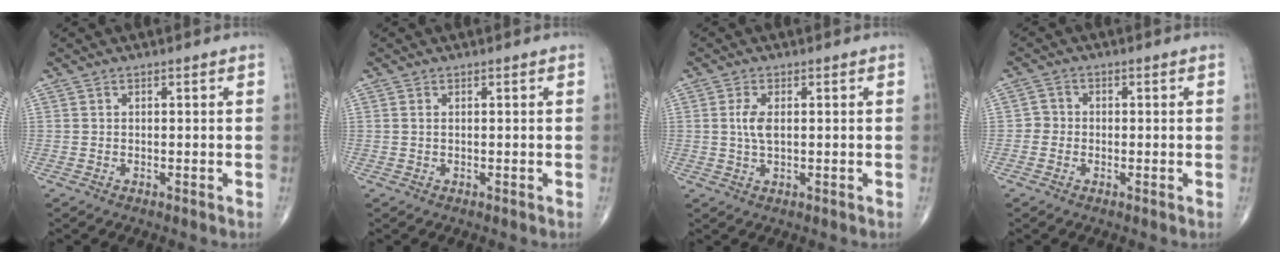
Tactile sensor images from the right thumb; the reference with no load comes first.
{"total": 0.5, "force": [0.2, 0.3, 0.4], "torque": [-0.011, 0.006, 0.004]}
{"total": 3.6, "force": [0.5, 1.6, 3.2], "torque": [-0.069, 0.000, 0.011]}
{"total": 2.3, "force": [-0.5, 2.2, 0.6], "torque": [0.005, 0.008, -0.017]}